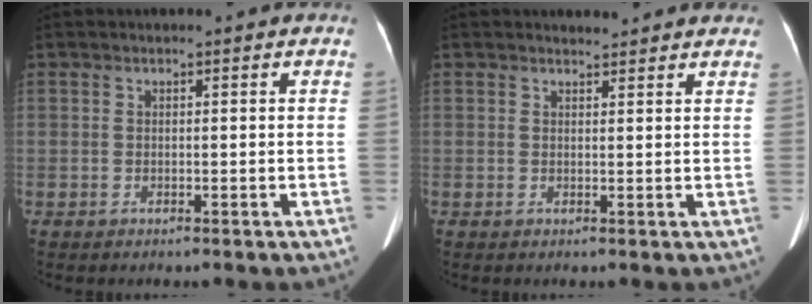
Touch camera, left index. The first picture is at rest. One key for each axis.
{"total": 2.7, "fx": 2.6, "fy": 0.6, "fz": 0.3, "tx": -0.009, "ty": 0.010, "tz": 0.029}